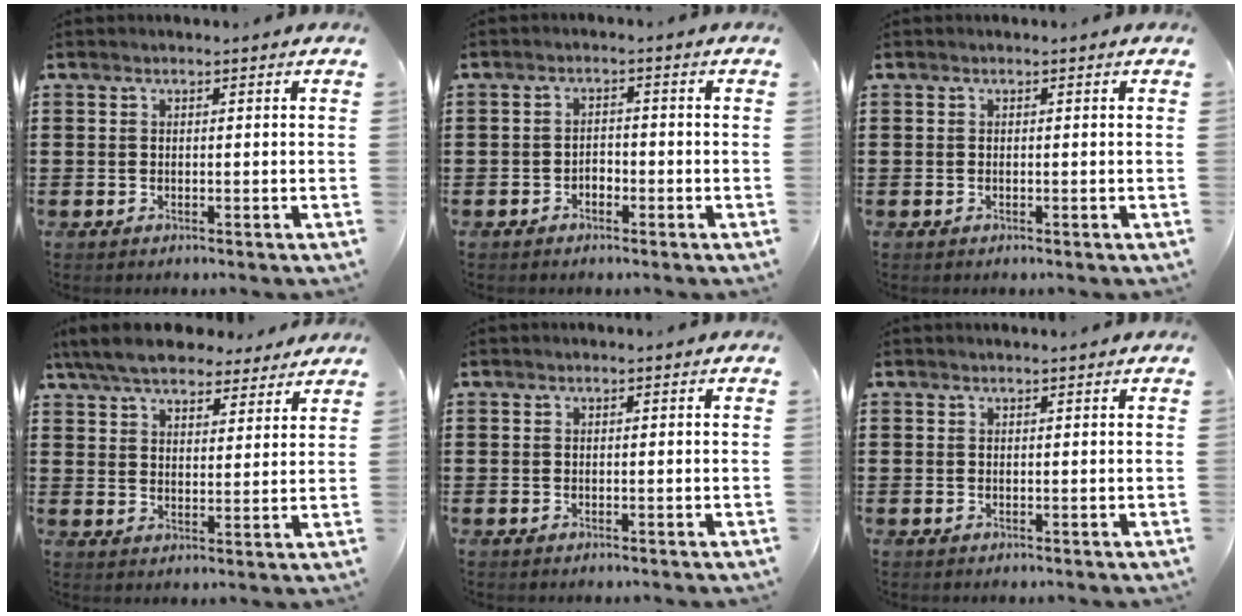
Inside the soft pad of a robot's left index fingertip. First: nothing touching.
{"total": 1.6, "force": [-1.2, 0.8, 0.7], "torque": [-0.018, 0.001, -0.027]}
{"total": 0.0}
{"total": 7.3, "force": [6.5, 1.9, 2.6], "torque": [-0.075, -0.014, 0.121]}
{"total": 0.0}
{"total": 0.5, "force": [0.5, 0.1, 0.0], "torque": [-0.003, 0.000, 0.010]}